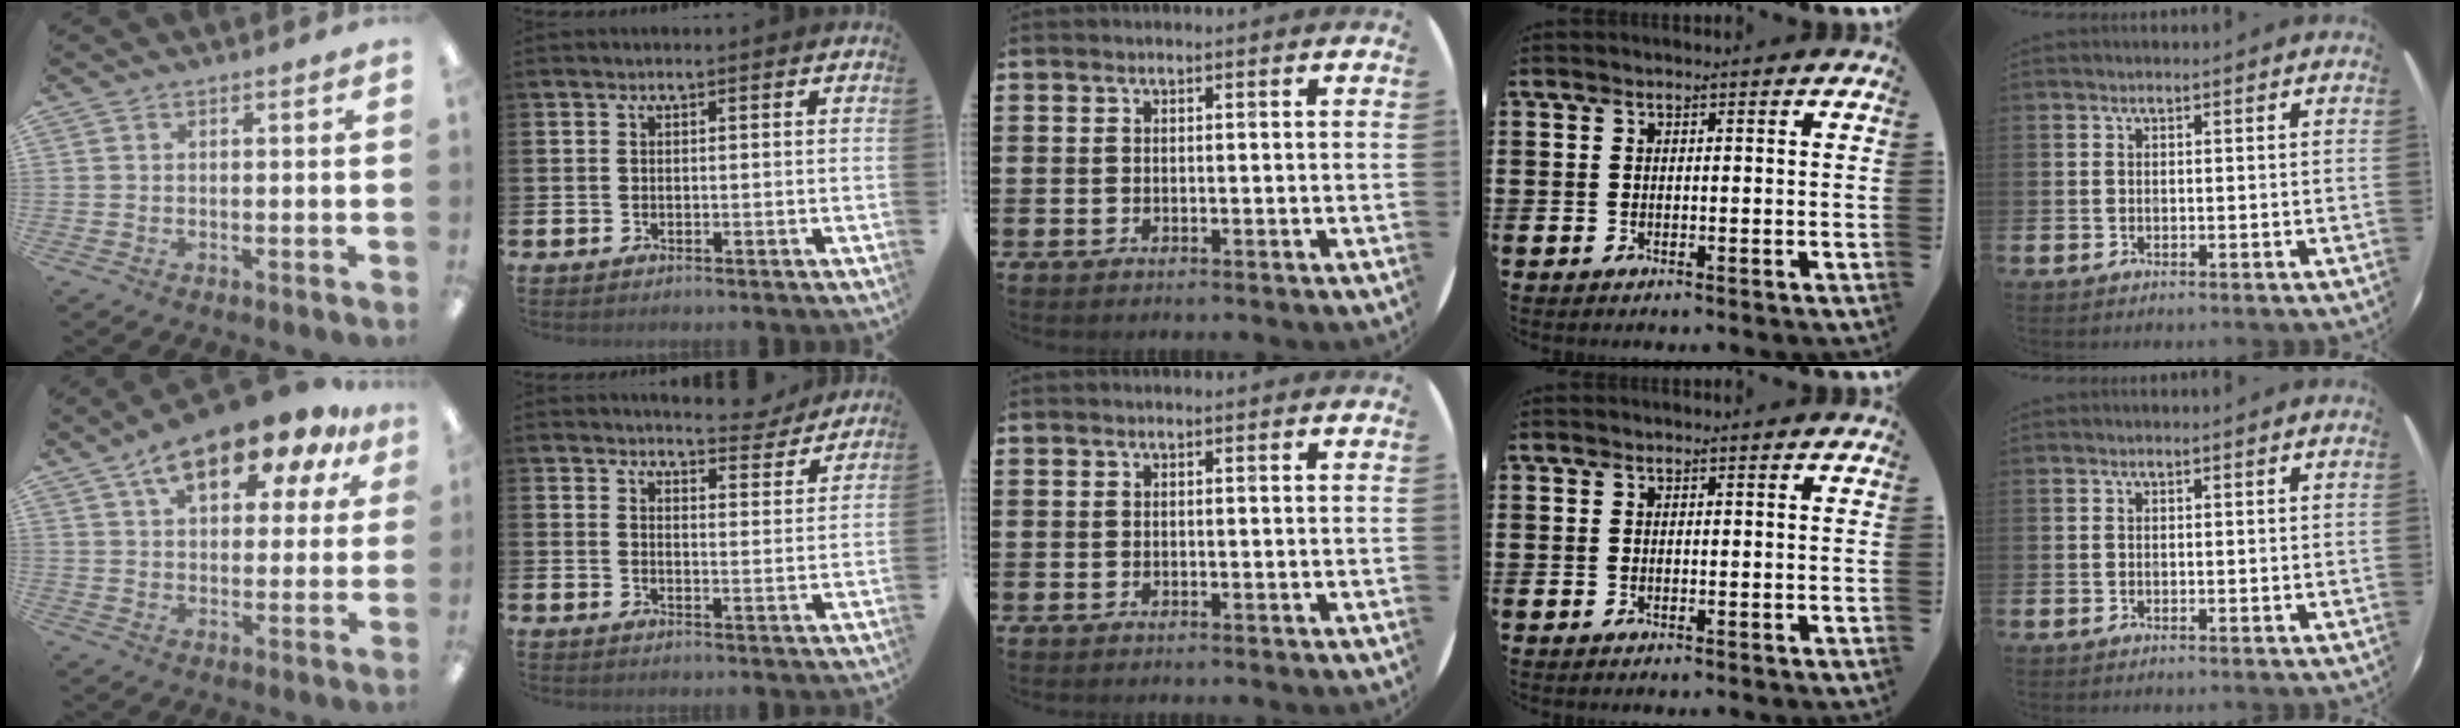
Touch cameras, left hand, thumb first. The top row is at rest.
{"thumb": {"total": 15.3, "force": [9.8, 6.5, 9.8], "torque": [-0.152, -0.044, 0.165]}, "index": {"total": 5.0, "force": [4.9, 0.8, 0.6], "torque": [-0.007, -0.036, 0.083]}}